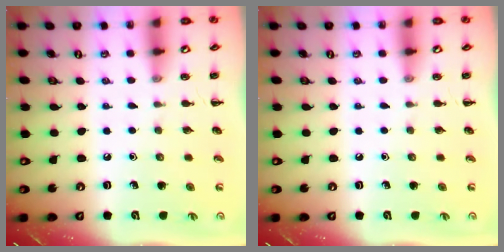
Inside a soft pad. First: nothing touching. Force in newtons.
{"total": 0.0}